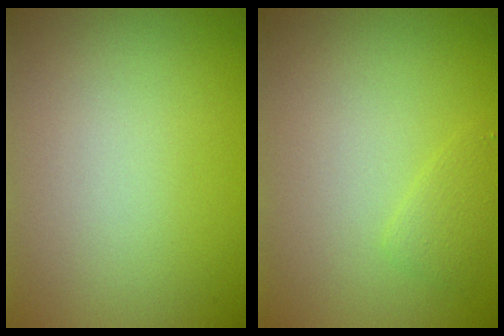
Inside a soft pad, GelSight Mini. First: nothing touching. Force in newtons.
{"total": 1.1, "press": 1.1, "slide": 0.1}